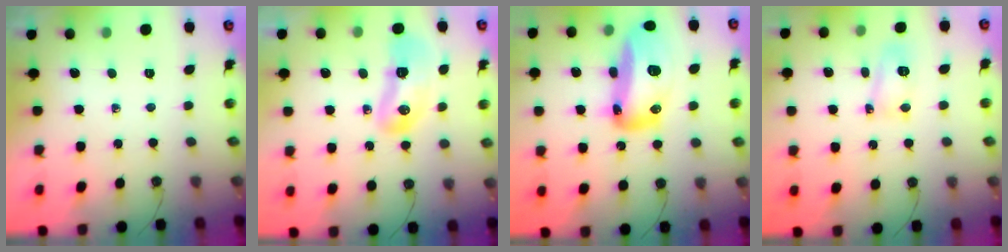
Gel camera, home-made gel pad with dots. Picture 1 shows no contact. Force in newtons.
{"total": 12.7, "press": 12.6, "slide": 1.5}
{"total": 19.2, "press": 19.0, "slide": 2.6}
{"total": 6.6, "press": 6.4, "slide": 1.8}